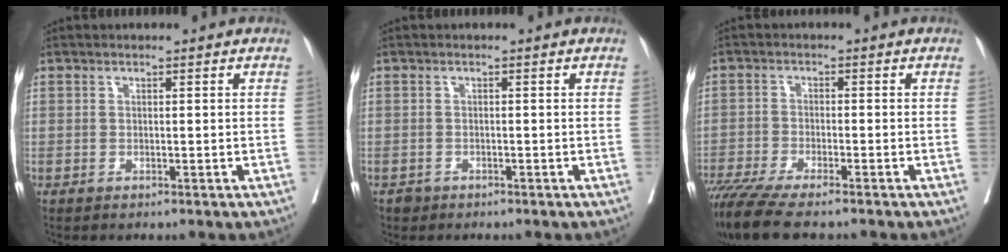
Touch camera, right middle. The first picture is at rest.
{"total": 1.1, "force": [-0.8, 0.8, -0.1], "torque": [-0.003, 0.003, -0.012]}
{"total": 9.6, "force": [-7.9, 0.8, 5.4], "torque": [-0.086, -0.022, -0.134]}